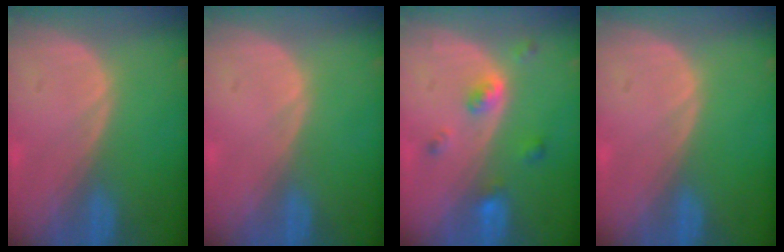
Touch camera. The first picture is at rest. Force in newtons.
{"total": 0.0}
{"total": 4.4, "press": 4.1, "slide": 1.7}
{"total": 0.0}